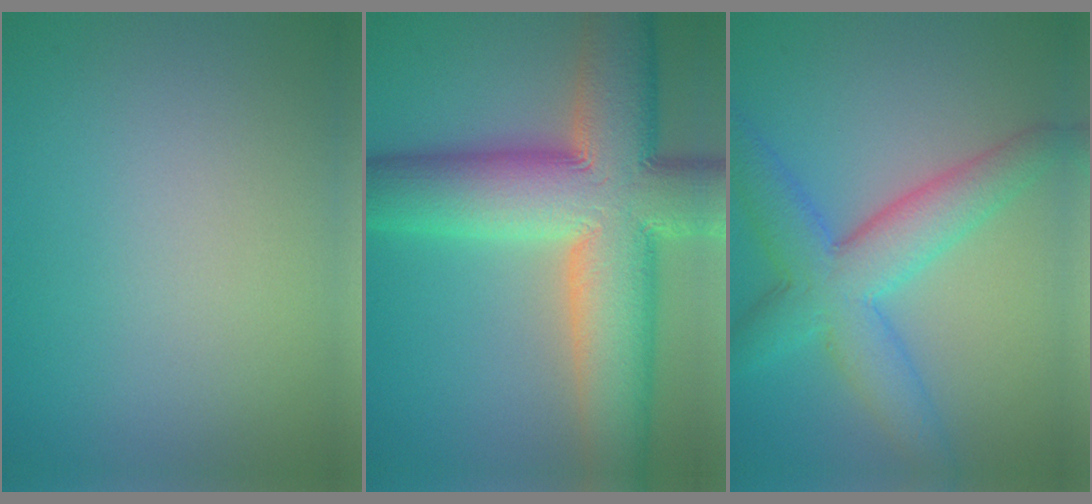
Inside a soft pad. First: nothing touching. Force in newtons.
{"total": 15.0, "press": 15.0, "slide": 1.0}
{"total": 6.7, "press": 6.7, "slide": 0.1}